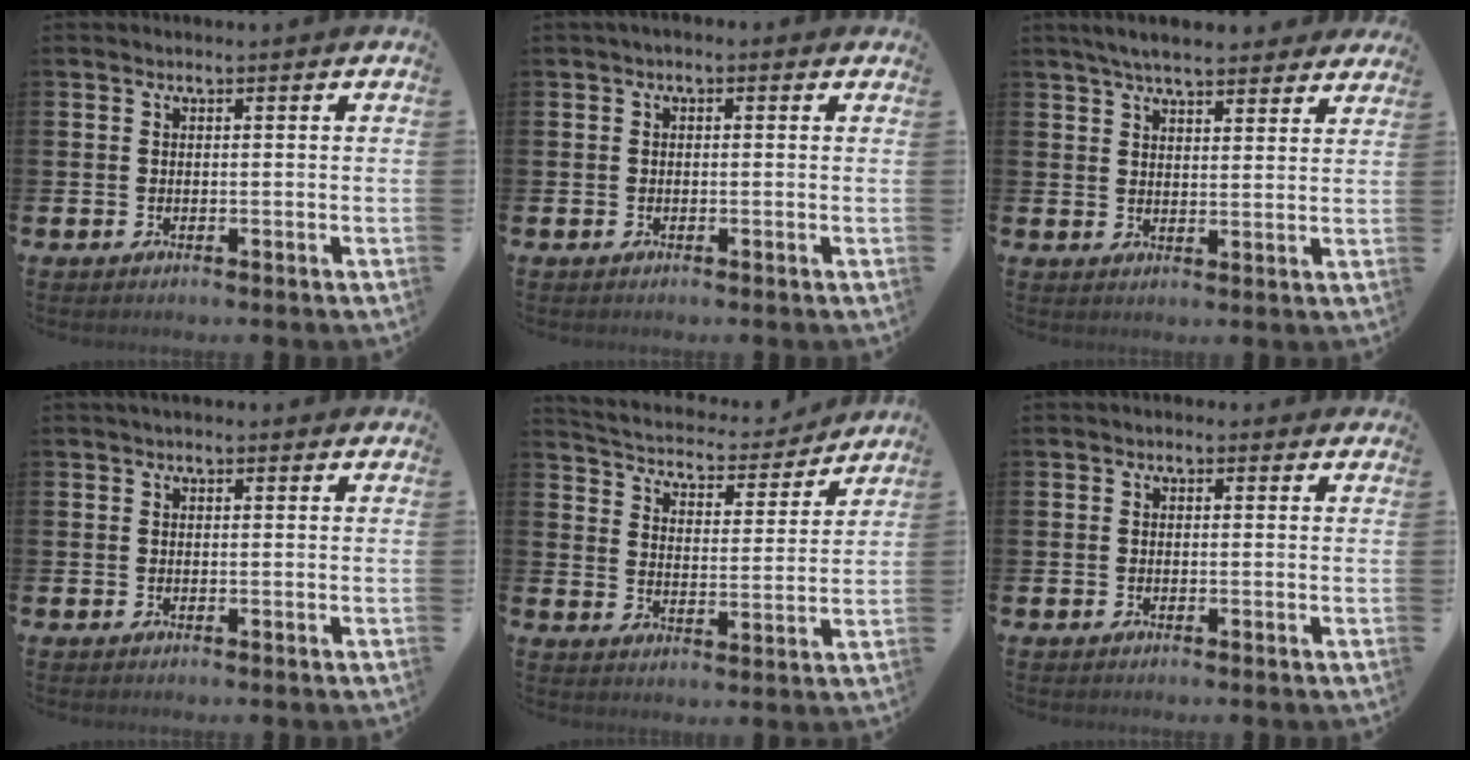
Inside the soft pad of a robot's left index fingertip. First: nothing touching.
{"total": 0.7, "force": [-0.2, 0.5, 0.4], "torque": [-0.005, 0.004, -0.007]}
{"total": 5.7, "force": [5.4, 1.0, 1.7], "torque": [-0.045, -0.017, 0.097]}
{"total": 1.0, "force": [0.8, 0.4, 0.4], "torque": [0.003, 0.002, 0.011]}
{"total": 5.2, "force": [5.0, 1.2, 0.7], "torque": [-0.035, -0.046, 0.079]}
{"total": 0.6, "force": [0.2, 0.5, 0.2], "torque": [-0.002, 0.006, 0.001]}